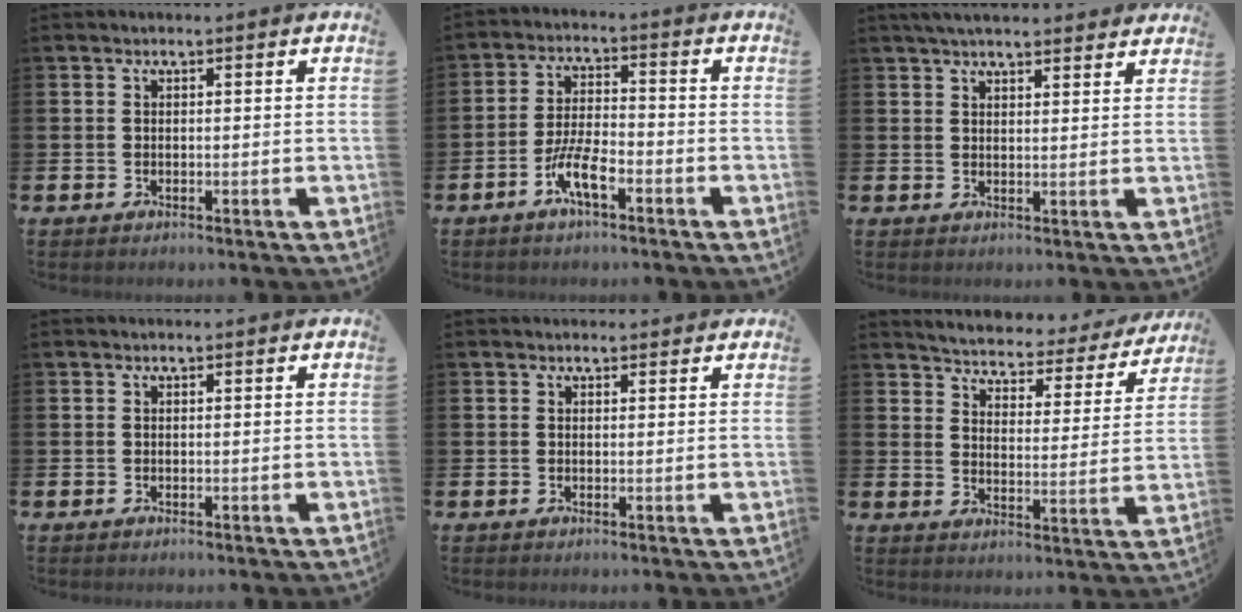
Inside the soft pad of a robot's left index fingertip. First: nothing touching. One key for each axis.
{"total": 5.6, "fx": -2.9, "fy": 1.5, "fz": 4.6, "tx": -0.103, "ty": 0.000, "tz": -0.058}
{"total": 3.9, "fx": 3.7, "fy": 0.6, "fz": 1.1, "tx": -0.034, "ty": -0.007, "tz": 0.071}
{"total": 0.0}
{"total": 0.8, "fx": 0.7, "fy": 0.5, "fz": 0.1, "tx": 0.011, "ty": 0.001, "tz": 0.010}
{"total": 3.8, "fx": 3.7, "fy": 0.9, "fz": 0.5, "tx": -0.031, "ty": -0.035, "tz": 0.055}